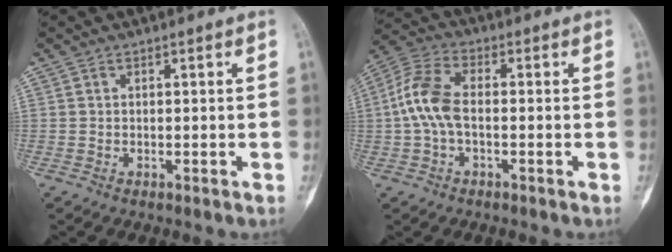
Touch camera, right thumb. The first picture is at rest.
{"total": 9.0, "force": [-0.6, 5.0, 7.5], "torque": [-0.167, 0.028, -0.018]}